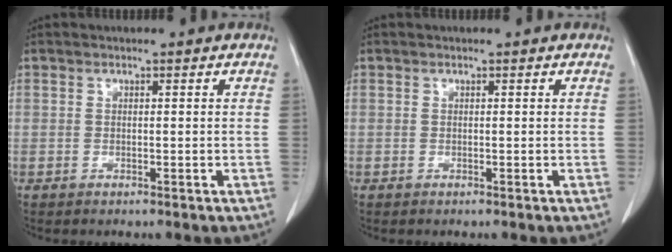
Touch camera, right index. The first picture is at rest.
{"total": 0.0}